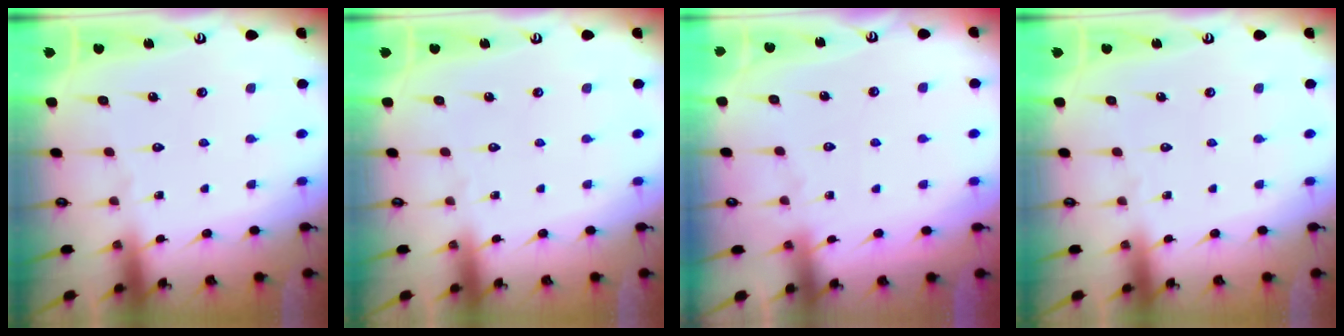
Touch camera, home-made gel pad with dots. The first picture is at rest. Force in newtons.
{"total": 0.0}
{"total": 4.6, "press": 4.5, "slide": 0.6}
{"total": 0.0}